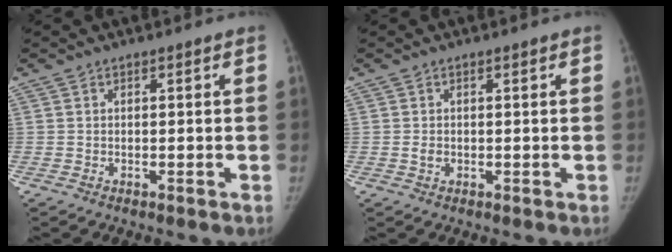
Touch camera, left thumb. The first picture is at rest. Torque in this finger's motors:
{"motor_torque": [0.44, 0.40, 0.21, -0.11, 0.13]}